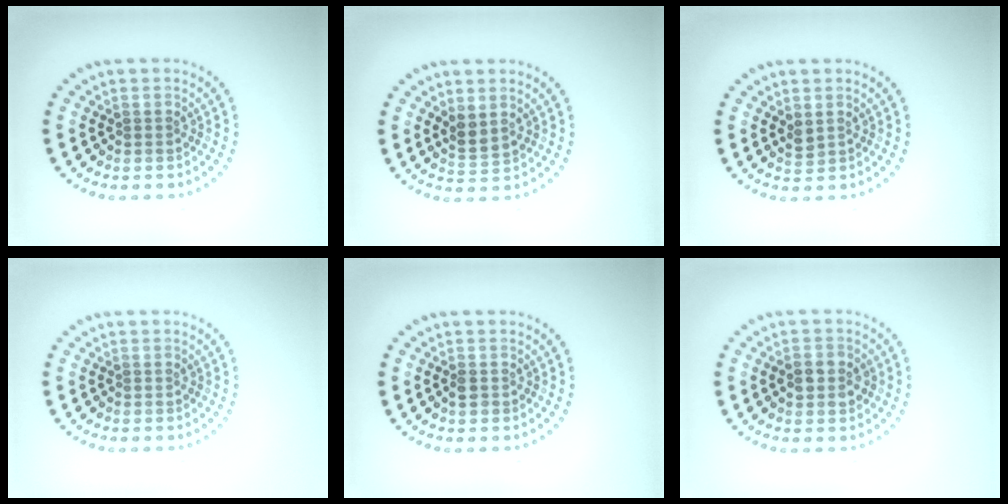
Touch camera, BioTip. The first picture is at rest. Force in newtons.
{"total": 1.9, "press": 1.7, "slide": 1.0}
{"total": 1.0, "press": 0.9, "slide": 0.4}
{"total": 0.0}
{"total": 1.2, "press": 1.1, "slide": 0.4}
{"total": 2.2, "press": 2.2, "slide": 0.2}